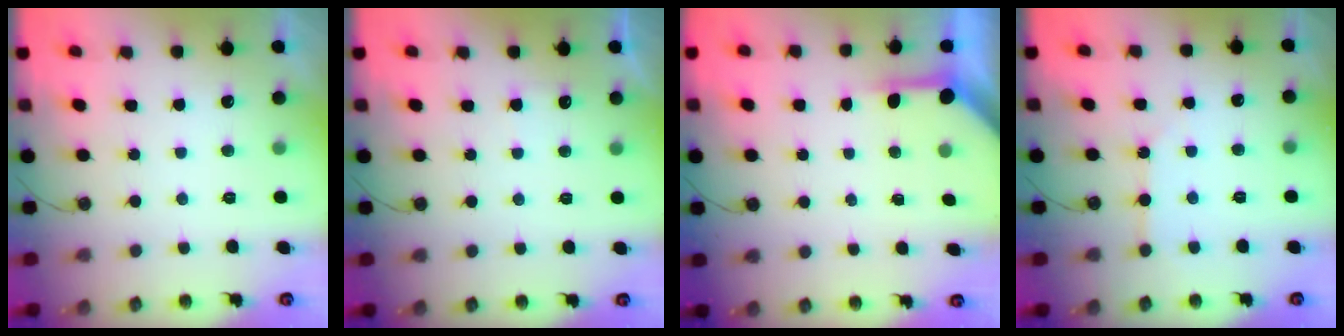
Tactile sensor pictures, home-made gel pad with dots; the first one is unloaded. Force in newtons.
{"total": 3.6, "press": 3.6, "slide": 0.5}
{"total": 3.9, "press": 3.9, "slide": 0.4}
{"total": 3.4, "press": 3.4, "slide": 0.3}